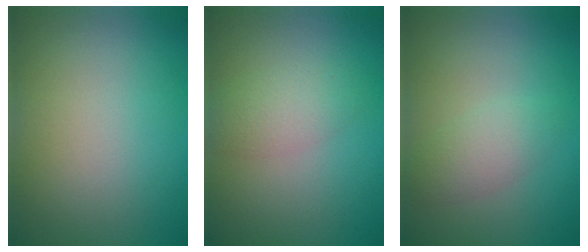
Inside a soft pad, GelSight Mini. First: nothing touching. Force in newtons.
{"total": 2.4, "press": 2.4, "slide": 0.1}
{"total": 2.3, "press": 2.3, "slide": 0.2}